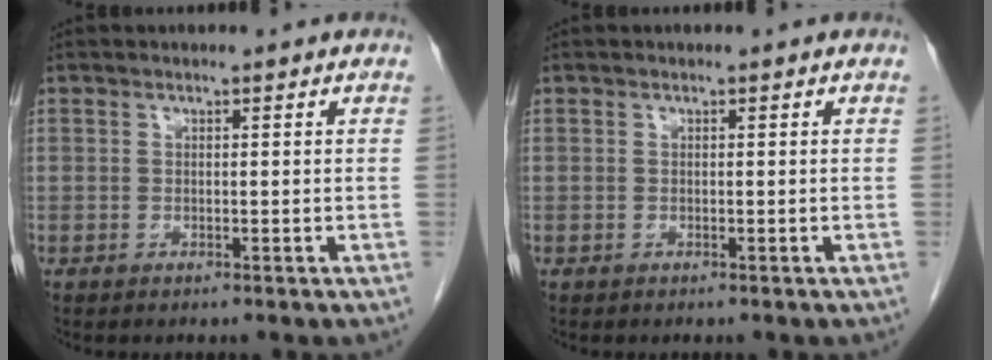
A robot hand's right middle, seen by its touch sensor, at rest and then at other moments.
{"total": 0.0}